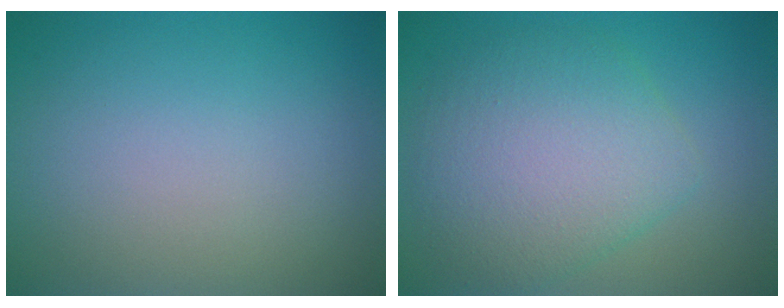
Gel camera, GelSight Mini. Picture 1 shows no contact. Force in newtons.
{"total": 6.4, "press": 6.4, "slide": 0.3}